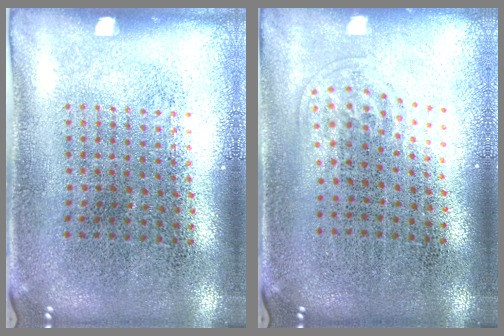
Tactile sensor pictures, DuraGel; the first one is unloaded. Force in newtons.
{"total": 1.0, "press": 0.6, "slide": 0.8}